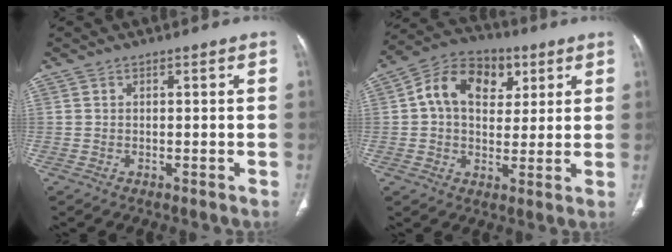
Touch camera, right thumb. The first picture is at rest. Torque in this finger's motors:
{"motor_torque": [0.04, 2.39, 0.87, 0.05, 0.09]}